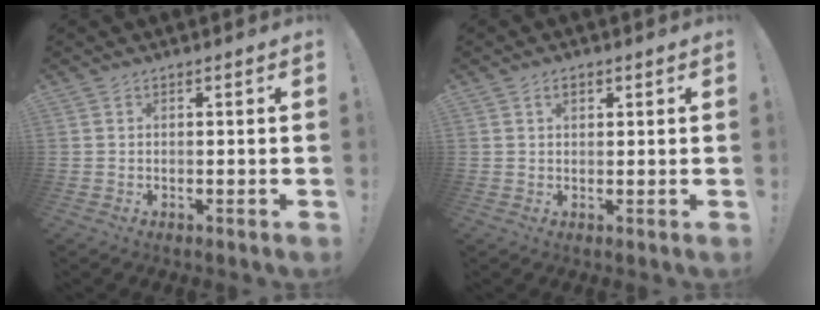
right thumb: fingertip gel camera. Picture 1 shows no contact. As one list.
[{"total": 2.1, "force": [0.9, 1.2, 1.4], "torque": [-0.021, 0.003, 0.014]}]